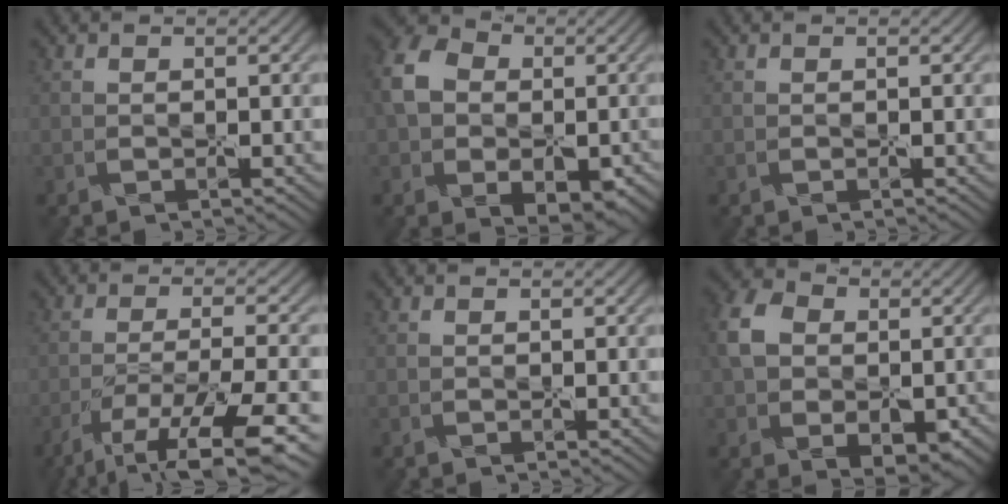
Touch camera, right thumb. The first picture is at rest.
{"total": 10.5, "force": [-1.0, 7.8, 6.9], "torque": [-0.138, -0.014, -0.017]}
{"total": 0.0}
{"total": 11.8, "force": [-7.9, 2.7, 8.4], "torque": [-0.156, -0.007, -0.122]}
{"total": 0.0}
{"total": 9.5, "force": [-0.2, 7.1, 6.3], "torque": [-0.135, -0.015, -0.003]}